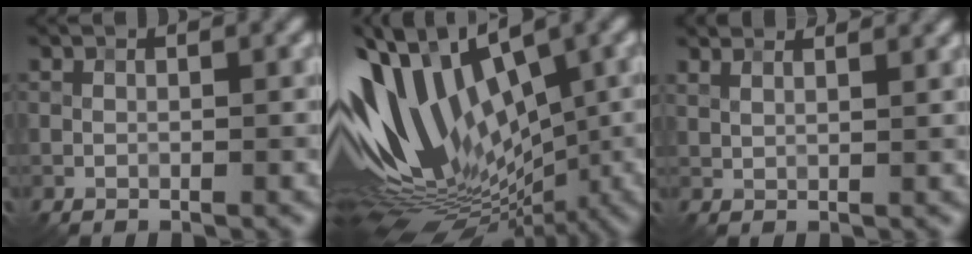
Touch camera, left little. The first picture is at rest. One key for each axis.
{"total": 14.2, "fx": 0.3, "fy": 8.8, "fz": 11.2, "tx": -0.235, "ty": 0.012, "tz": 0.008}
{"total": 7.0, "fx": 5.6, "fy": 2.6, "fz": 3.2, "tx": -0.066, "ty": 0.029, "tz": 0.086}